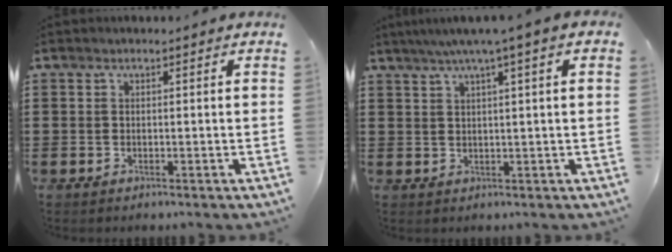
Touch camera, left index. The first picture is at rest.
{"total": 3.9, "force": [1.8, -0.3, 3.4], "torque": [-0.069, 0.001, 0.028]}